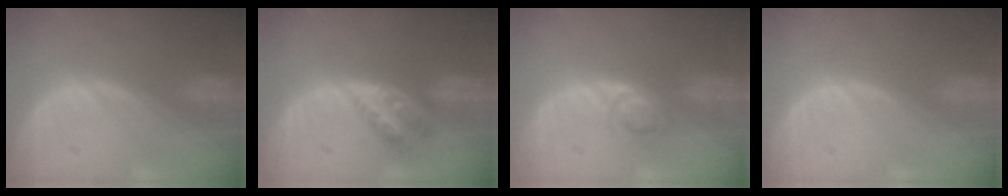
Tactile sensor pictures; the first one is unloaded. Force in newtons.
{"total": 4.7, "press": 4.3, "slide": 1.9}
{"total": 3.0, "press": 2.9, "slide": 0.2}
{"total": 0.0}